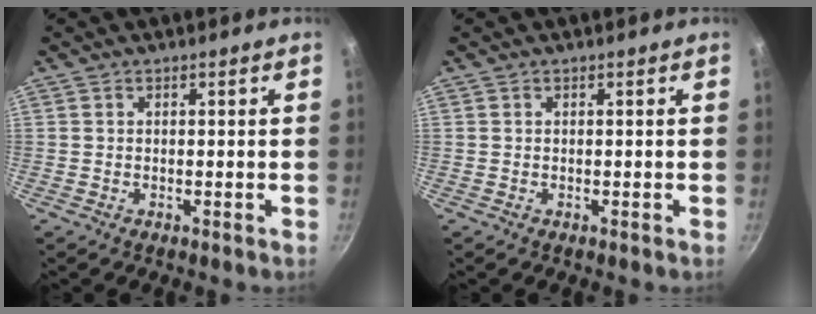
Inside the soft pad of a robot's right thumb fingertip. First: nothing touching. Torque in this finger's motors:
{"motor_torque": [-0.07, 0.04, 0.00, 0.00, 0.00]}